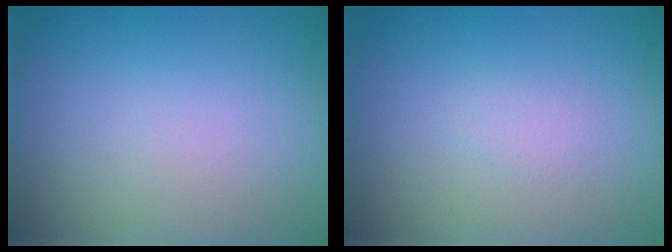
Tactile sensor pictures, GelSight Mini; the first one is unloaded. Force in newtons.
{"total": 0.8, "press": 0.8, "slide": 0.0}